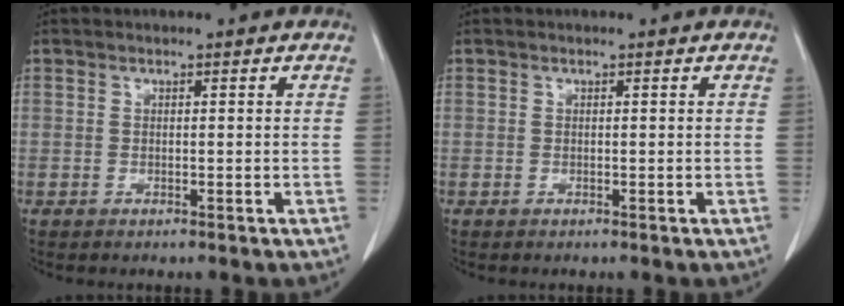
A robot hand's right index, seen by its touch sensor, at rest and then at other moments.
{"total": 0.0}